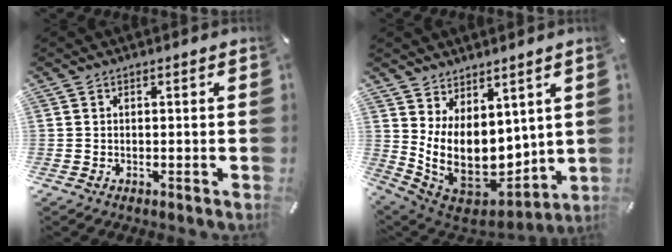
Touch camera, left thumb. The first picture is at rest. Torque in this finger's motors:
{"motor_torque": [2.60, 2.41, 0.61, -0.30, 0.45]}